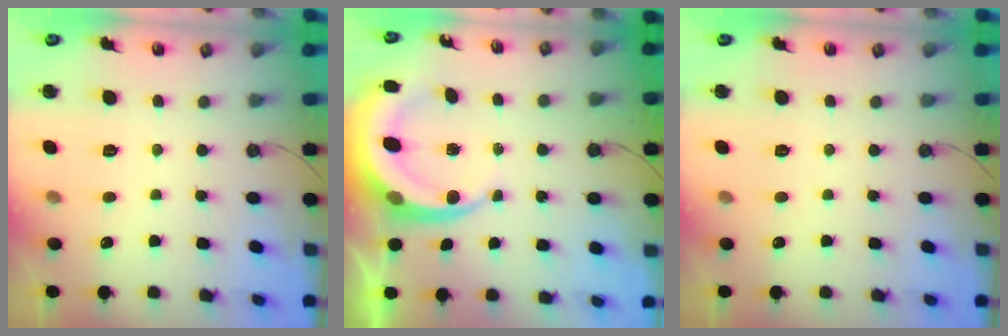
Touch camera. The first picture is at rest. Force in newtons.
{"total": 7.4, "press": 7.4, "slide": 0.8}
{"total": 0.0}